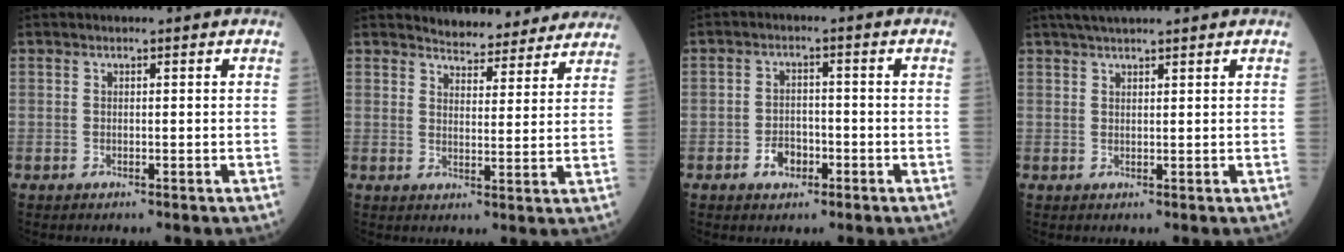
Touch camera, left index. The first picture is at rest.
{"total": 10.9, "force": [10.5, 2.5, 1.8], "torque": [-0.007, -0.003, 0.118]}
{"total": 3.5, "force": [-1.9, 2.3, 1.9], "torque": [-0.033, 0.002, -0.030]}
{"total": 5.1, "force": [4.3, 0.0, 2.7], "torque": [-0.041, 0.028, 0.074]}